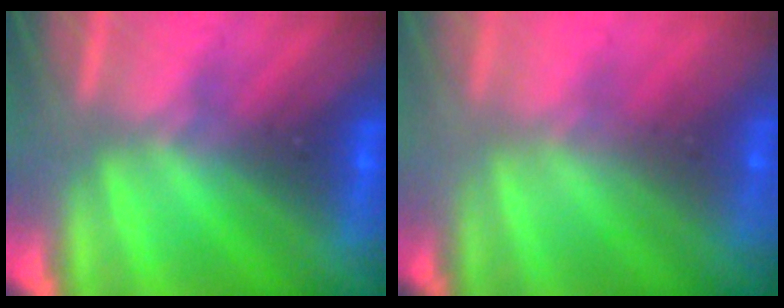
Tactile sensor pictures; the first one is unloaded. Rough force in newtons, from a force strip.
{"total": 7.6}